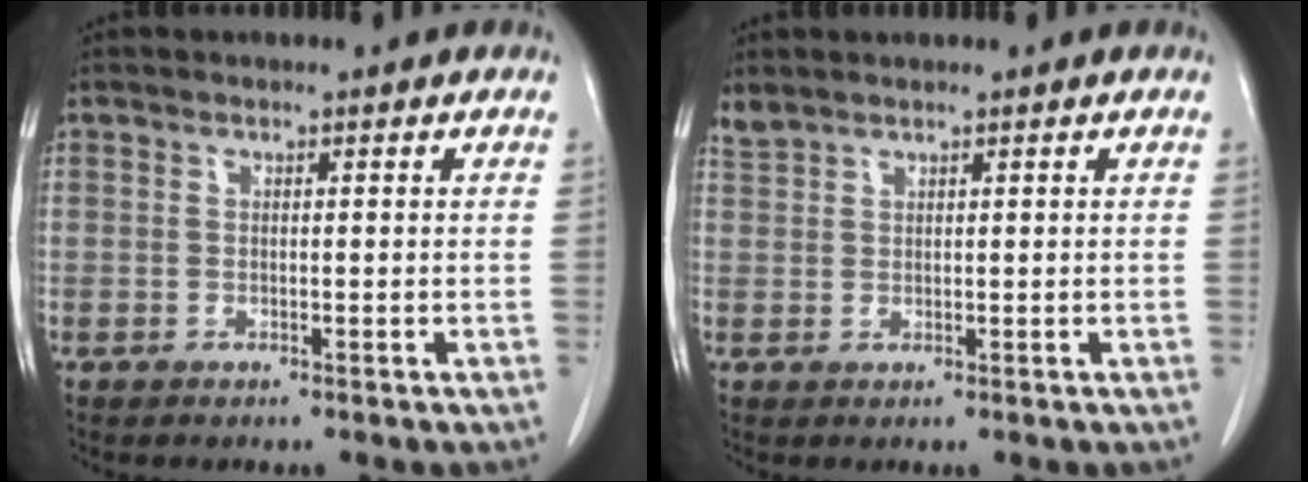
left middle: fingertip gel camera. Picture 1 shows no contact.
{"total": 1.3, "force": [1.3, 0.1, 0.1], "torque": [-0.010, 0.009, 0.034]}